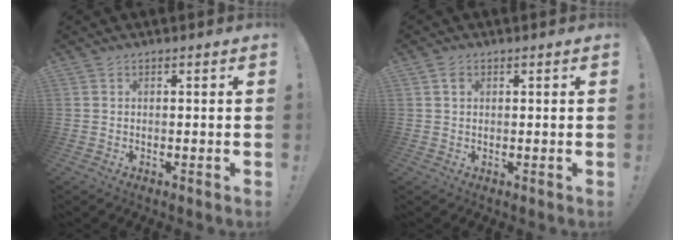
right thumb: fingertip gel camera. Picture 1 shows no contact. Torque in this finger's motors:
{"motor_torque": [0.36, 0.31, 0.13, -0.33, 0.00]}